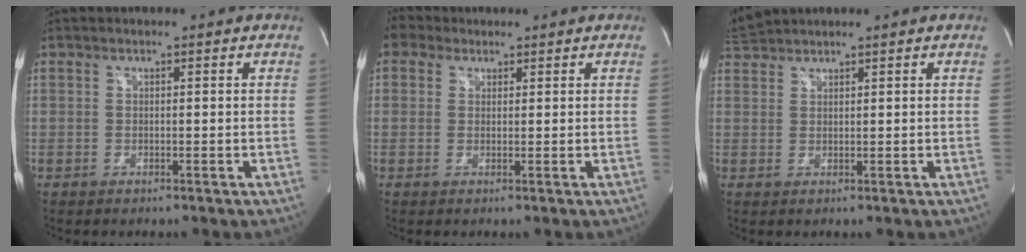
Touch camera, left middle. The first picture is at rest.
{"total": 1.9, "force": [1.5, 1.2, -0.3], "torque": [0.006, 0.016, 0.026]}
{"total": 2.6, "force": [2.6, -0.3, -0.2], "torque": [-0.008, 0.017, 0.060]}